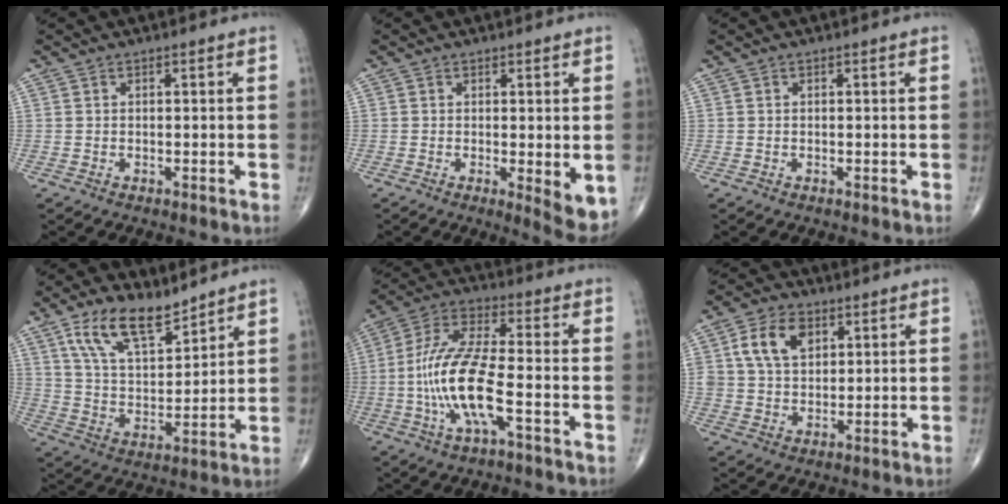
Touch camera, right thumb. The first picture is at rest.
{"total": 5.8, "force": [-0.7, 1.6, 5.5], "torque": [-0.074, -0.018, -0.007]}
{"total": 0.0}
{"total": 12.7, "force": [8.6, 5.5, 7.5], "torque": [-0.118, -0.049, 0.169]}
{"total": 14.5, "force": [-3.6, 4.0, 13.5], "torque": [-0.292, 0.030, -0.072]}
{"total": 9.4, "force": [3.4, 6.4, 6.0], "torque": [-0.092, -0.004, 0.061]}